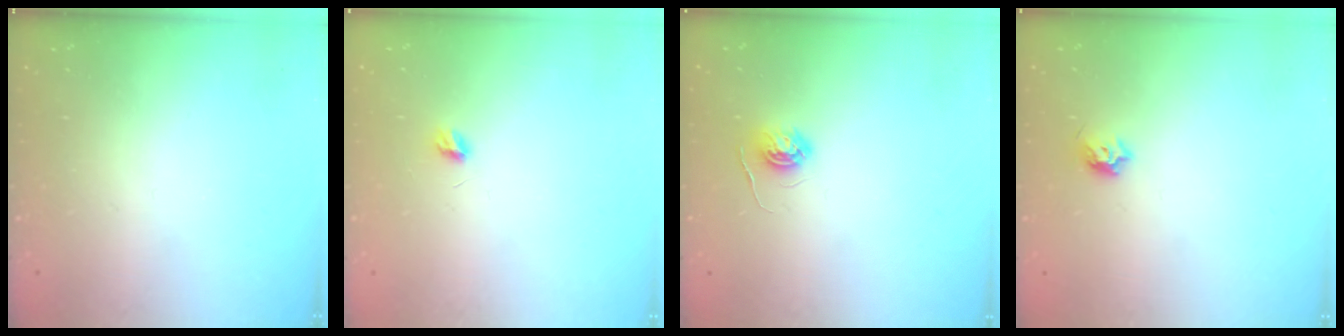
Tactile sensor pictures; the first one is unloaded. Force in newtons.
{"total": 3.9, "press": 3.9, "slide": 0.3}
{"total": 4.7, "press": 4.6, "slide": 0.4}
{"total": 5.2, "press": 5.1, "slide": 1.0}